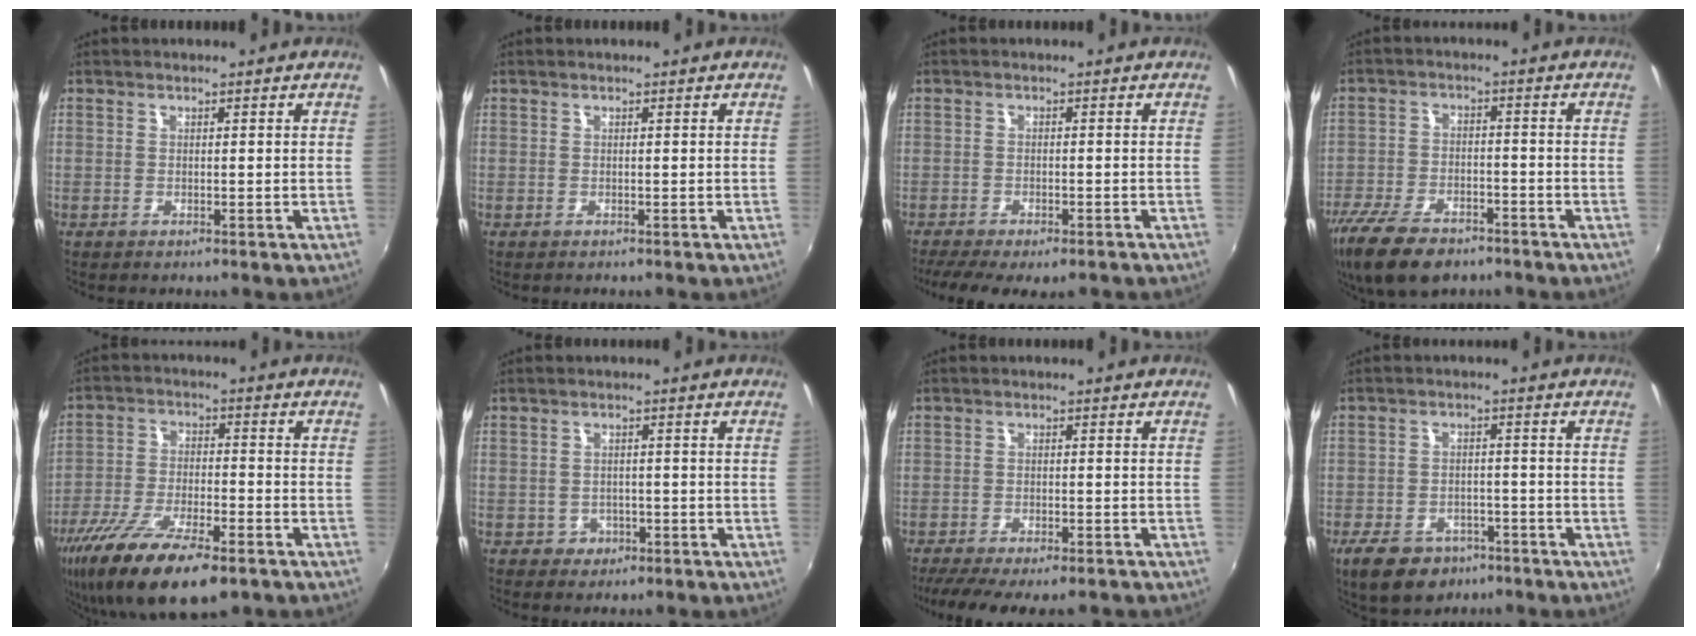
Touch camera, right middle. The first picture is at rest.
{"total": 0.0}
{"total": 10.1, "force": [-7.8, 3.0, 5.7], "torque": [-0.128, -0.041, -0.121]}
{"total": 14.7, "force": [-10.5, 6.6, 7.8], "torque": [-0.191, -0.036, -0.187]}
{"total": 17.7, "force": [-11.7, 5.5, 12.0], "torque": [-0.242, -0.053, -0.207]}
{"total": 3.3, "force": [-1.4, 2.9, 0.6], "torque": [-0.019, 0.002, -0.019]}
{"total": 12.1, "force": [-9.8, 2.9, 6.4], "torque": [-0.136, -0.041, -0.151]}
{"total": 10.7, "force": [-6.8, 6.8, 4.8], "torque": [-0.121, -0.004, -0.101]}